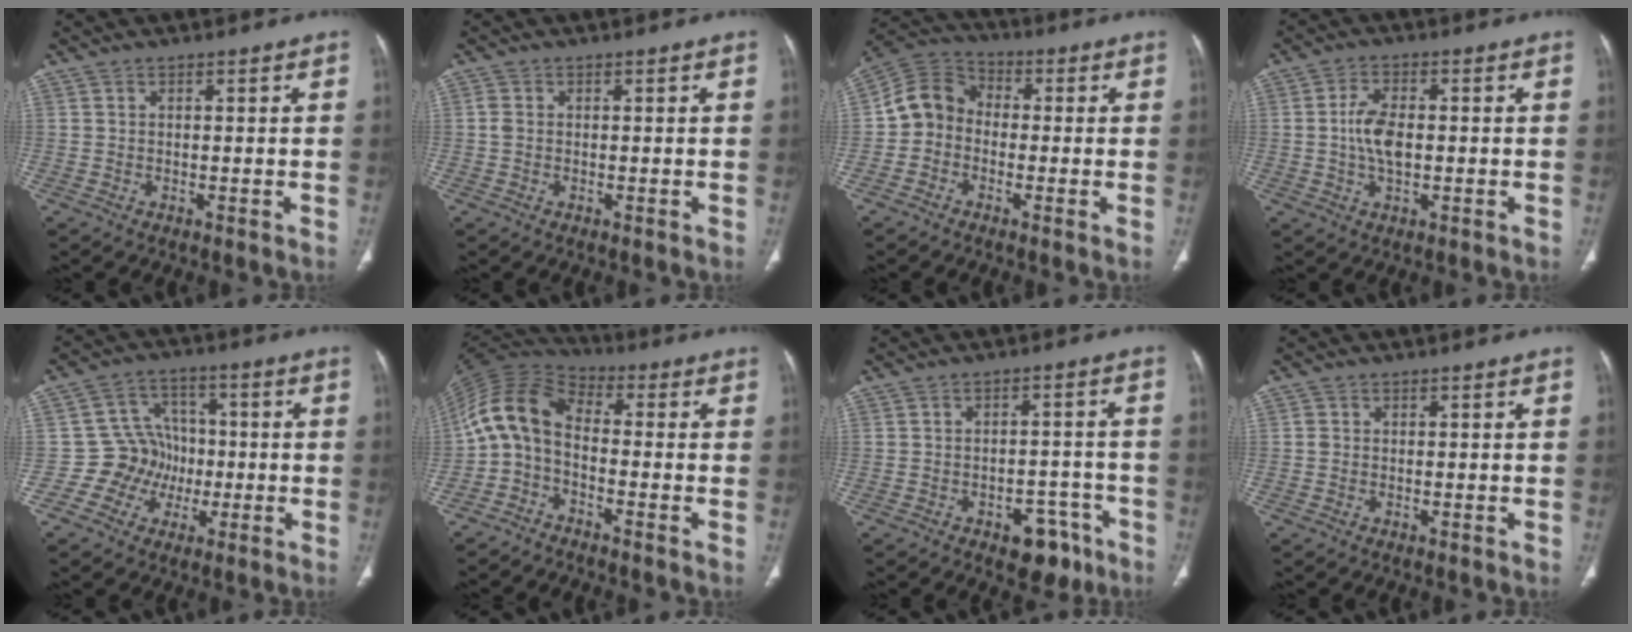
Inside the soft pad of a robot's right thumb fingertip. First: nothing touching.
{"total": 1.2, "force": [0.0, 1.0, 0.8], "torque": [-0.018, 0.000, -0.002]}
{"total": 8.0, "force": [-1.4, 6.9, 3.7], "torque": [-0.057, 0.033, -0.045]}
{"total": 6.1, "force": [-0.2, 3.3, 5.2], "torque": [-0.102, 0.006, -0.006]}
{"total": 8.7, "force": [-1.9, 8.2, 2.1], "torque": [0.020, 0.027, -0.039]}
{"total": 10.5, "force": [-2.4, 6.3, 8.1], "torque": [-0.156, 0.057, -0.064]}
{"total": 7.7, "force": [-4.6, 4.6, 4.1], "torque": [-0.022, 0.039, -0.055]}
{"total": 0.9, "force": [0.0, 0.8, 0.3], "torque": [-0.001, 0.003, 0.000]}